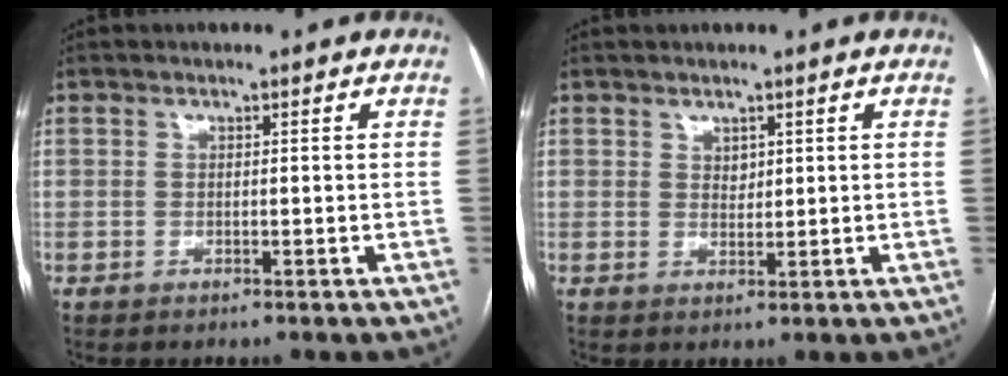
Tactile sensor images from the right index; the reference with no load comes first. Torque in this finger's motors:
{"motor_torque": [0.00, 0.01, 0.01, 0.02]}